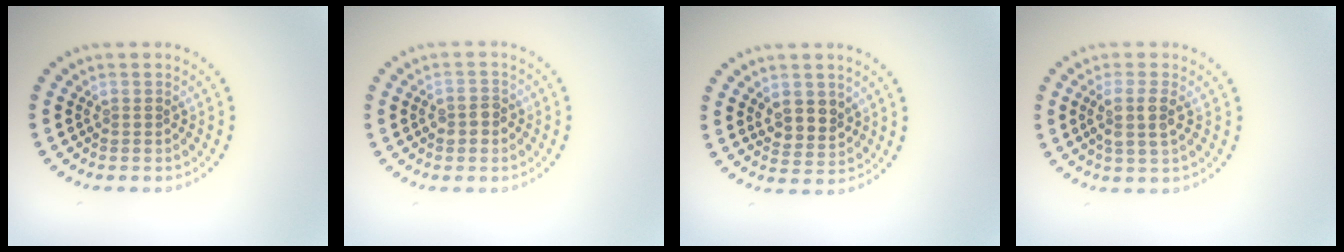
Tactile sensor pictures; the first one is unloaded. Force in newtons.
{"total": 1.6, "press": 1.6, "slide": 0.2}
{"total": 2.7, "press": 2.5, "slide": 1.1}
{"total": 2.6, "press": 2.2, "slide": 1.4}